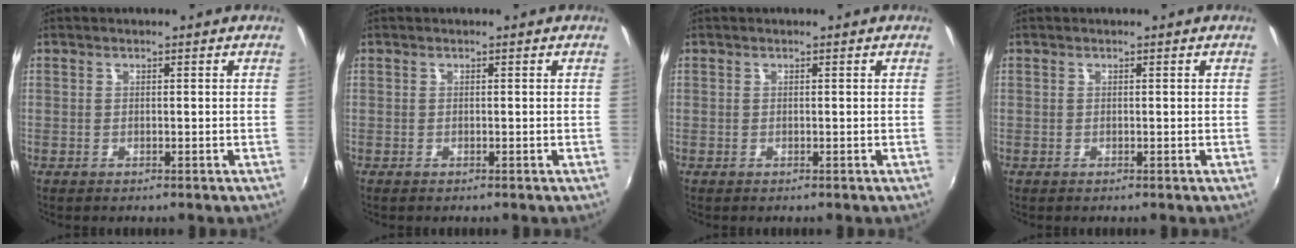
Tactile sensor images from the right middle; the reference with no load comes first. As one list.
[{"total": 0.0}, {"total": 0.0}, {"total": 0.0}]